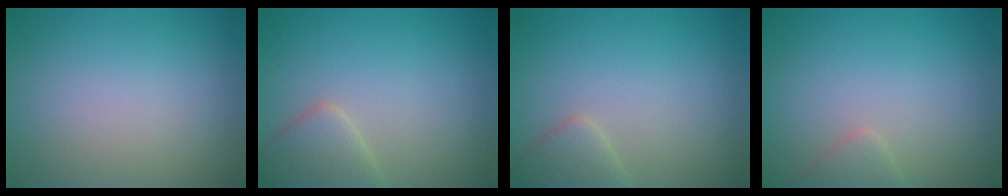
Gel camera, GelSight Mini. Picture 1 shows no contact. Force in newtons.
{"total": 2.9, "press": 2.9, "slide": 0.1}
{"total": 2.2, "press": 2.2, "slide": 0.1}
{"total": 1.2, "press": 1.2, "slide": 0.1}